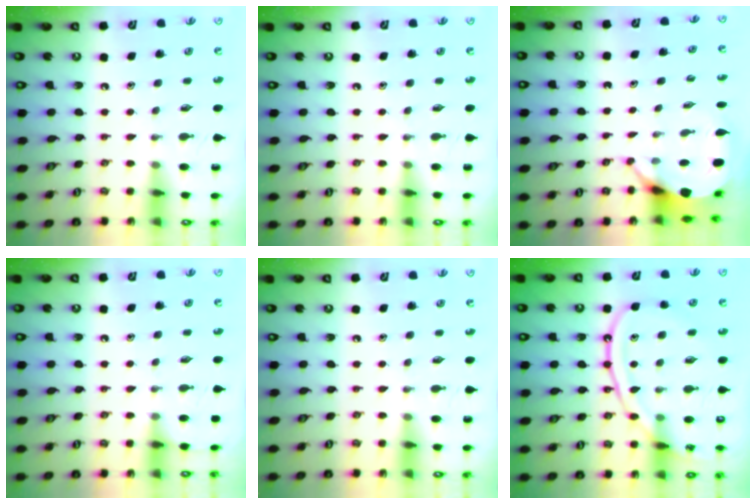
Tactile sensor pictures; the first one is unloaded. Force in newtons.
{"total": 0.0}
{"total": 3.9, "press": 3.9, "slide": 0.1}
{"total": 2.9, "press": 2.9, "slide": 0.4}
{"total": 0.0}
{"total": 13.5, "press": 13.4, "slide": 1.2}